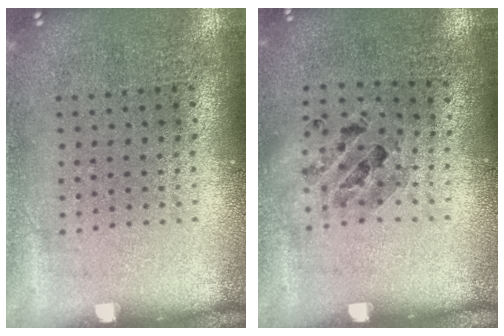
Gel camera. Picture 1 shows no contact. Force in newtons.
{"total": 0.8, "press": 0.8, "slide": 0.1}